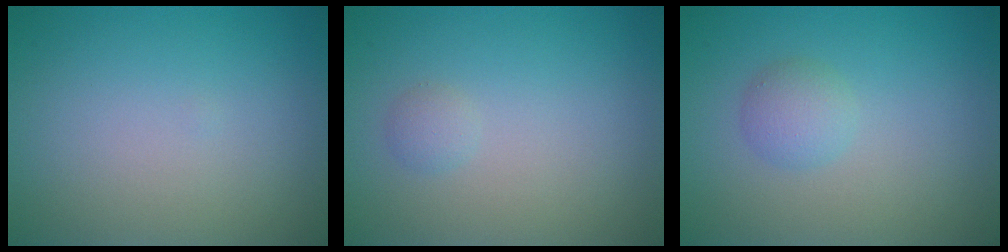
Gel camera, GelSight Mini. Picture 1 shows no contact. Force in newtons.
{"total": 0.8, "press": 0.8, "slide": 0.1}
{"total": 1.8, "press": 1.8, "slide": 0.1}